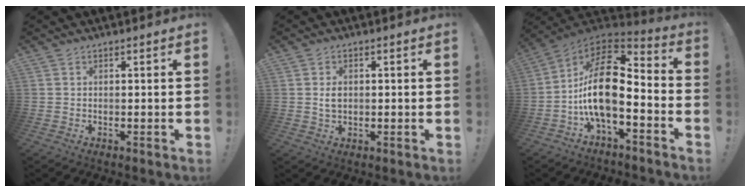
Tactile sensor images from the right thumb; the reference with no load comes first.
{"total": 2.9, "force": [0.5, 2.2, 1.8], "torque": [-0.020, 0.001, 0.005]}
{"total": 17.8, "force": [-1.7, 8.3, 15.6], "torque": [-0.290, 0.009, -0.029]}